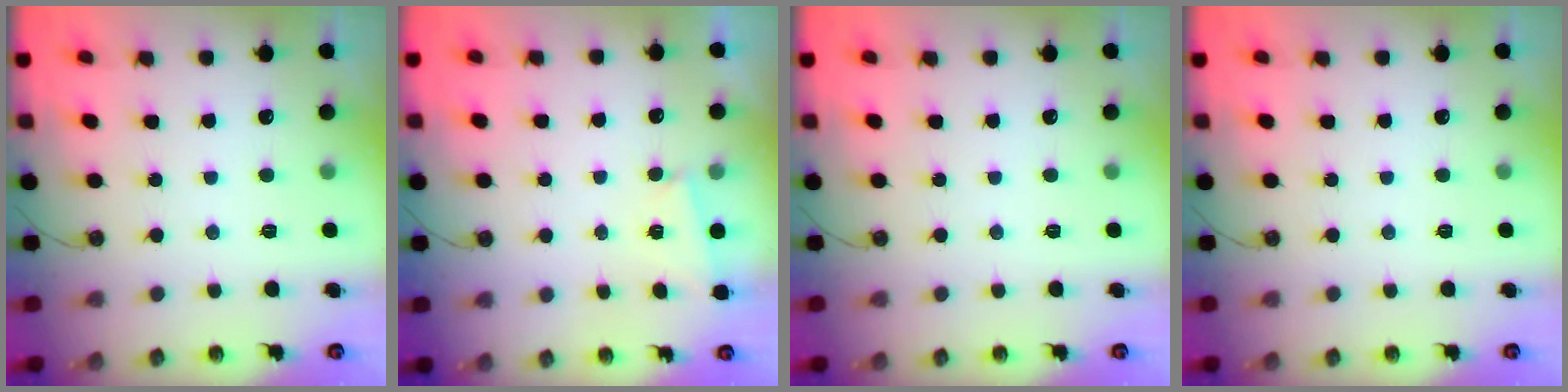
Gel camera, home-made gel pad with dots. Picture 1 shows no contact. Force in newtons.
{"total": 1.5, "press": 1.4, "slide": 0.5}
{"total": 0.0}
{"total": 0.0}